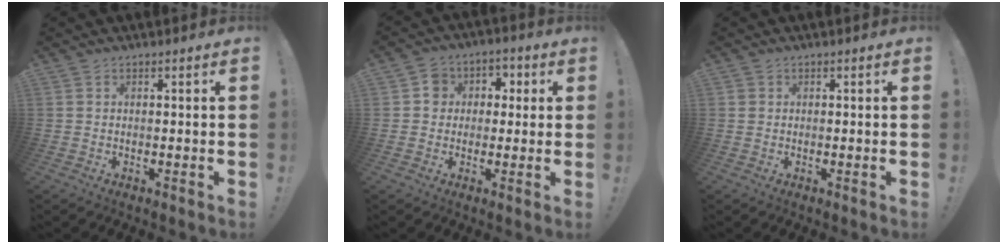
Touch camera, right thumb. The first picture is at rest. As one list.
[{"total": 7.2, "force": [0.0, 6.9, 1.9], "torque": [-0.020, 0.014, 0.002]}, {"total": 1.1, "force": [0.4, 1.0, 0.2], "torque": [-0.005, 0.003, 0.007]}]